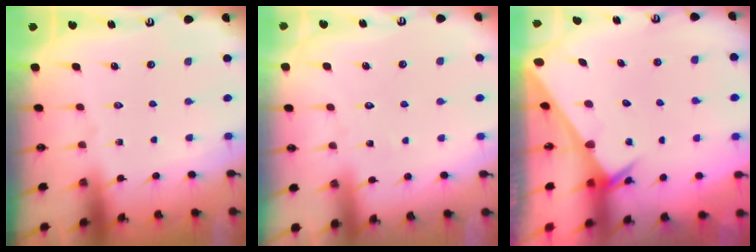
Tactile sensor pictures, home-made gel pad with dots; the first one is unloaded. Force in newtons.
{"total": 4.0, "press": 4.0, "slide": 0.4}
{"total": 2.4, "press": 2.4, "slide": 0.1}